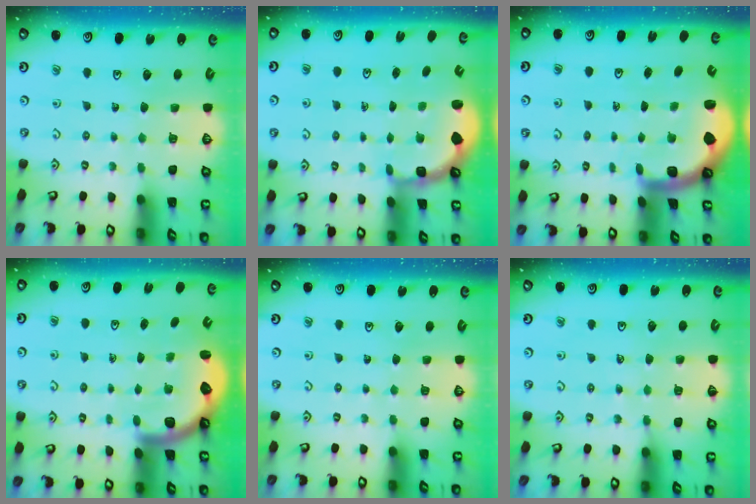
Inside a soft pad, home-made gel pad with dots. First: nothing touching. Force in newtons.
{"total": 2.2, "press": 1.9, "slide": 1.1}
{"total": 2.3, "press": 2.3, "slide": 0.5}
{"total": 2.8, "press": 2.8, "slide": 0.5}
{"total": 0.0}
{"total": 3.8, "press": 3.7, "slide": 0.6}